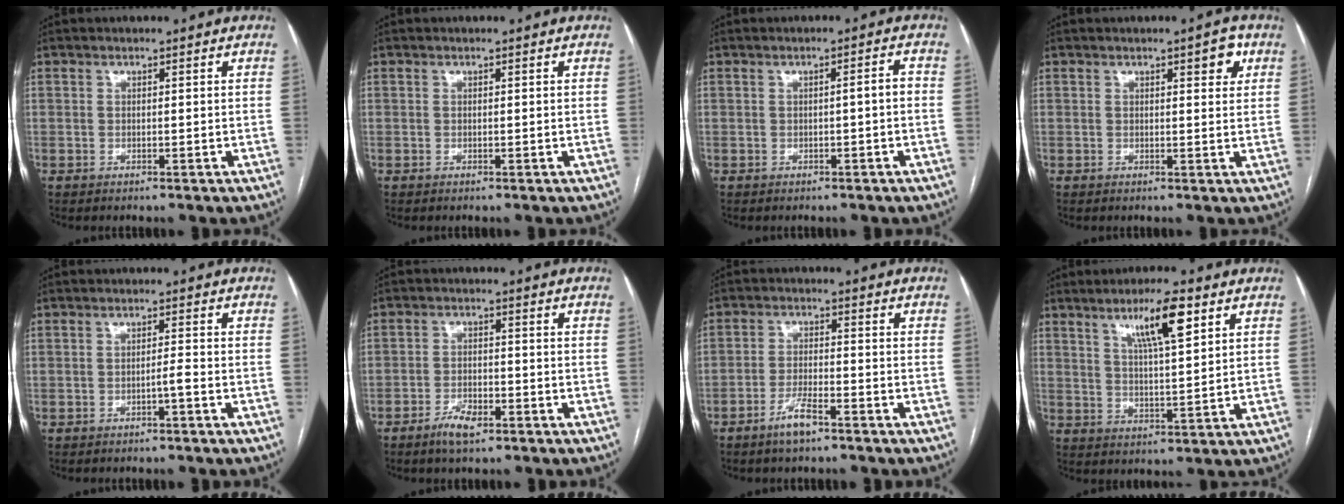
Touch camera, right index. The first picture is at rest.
{"total": 0.0}
{"total": 1.7, "force": [-0.4, 0.2, 1.6], "torque": [-0.022, 0.004, -0.004]}
{"total": 3.0, "force": [1.5, 0.9, 2.4], "torque": [-0.029, 0.000, 0.018]}
{"total": 1.4, "force": [-0.8, -0.2, 1.1], "torque": [-0.019, 0.001, -0.013]}
{"total": 4.1, "force": [-2.7, 1.3, 2.8], "torque": [-0.058, 0.000, -0.047]}
{"total": 4.4, "force": [-3.2, 0.7, 3.0], "torque": [-0.063, -0.003, -0.058]}
{"total": 8.6, "force": [4.7, 0.9, 7.2], "torque": [-0.128, 0.003, 0.083]}